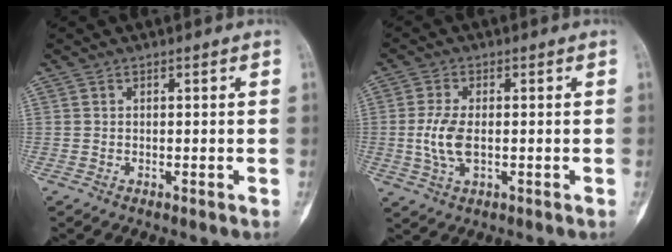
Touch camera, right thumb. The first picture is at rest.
{"total": 6.2, "force": [-0.5, 3.1, 5.3], "torque": [-0.123, -0.002, -0.010]}